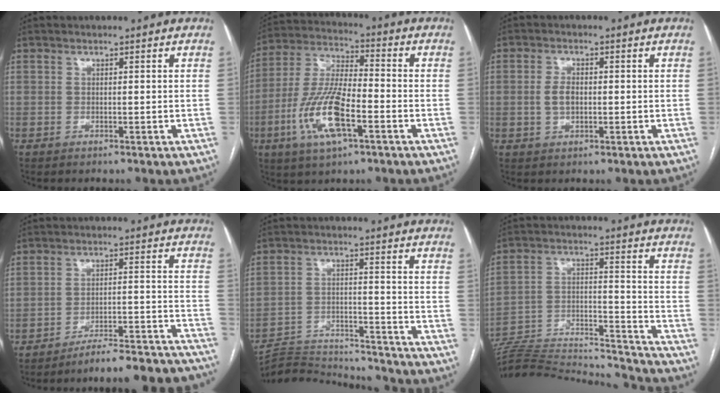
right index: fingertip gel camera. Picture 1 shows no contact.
{"total": 14.0, "force": [-5.0, 4.1, 12.5], "torque": [-0.264, -0.003, -0.092]}
{"total": 3.0, "force": [-0.2, 1.8, 2.5], "torque": [-0.052, 0.004, -0.002]}
{"total": 21.2, "force": [-20.5, 1.1, 5.5], "torque": [-0.025, 0.016, -0.266]}
{"total": 16.5, "force": [-16.3, 0.6, 2.8], "torque": [-0.056, 0.001, -0.237]}
{"total": 25.4, "force": [-24.2, 1.3, 7.5], "torque": [-0.141, -0.007, -0.364]}